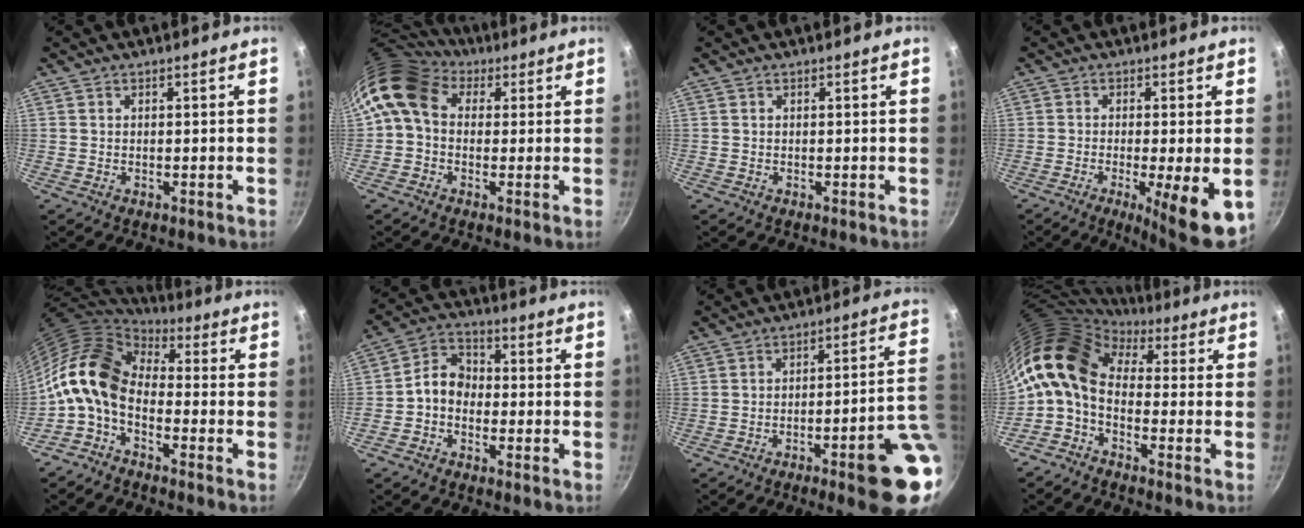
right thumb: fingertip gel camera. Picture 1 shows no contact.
{"total": 10.5, "force": [2.7, 8.2, 6.0], "torque": [-0.098, 0.012, 0.025]}
{"total": 0.0}
{"total": 10.5, "force": [-2.8, 1.7, 10.0], "torque": [-0.142, -0.006, -0.036]}
{"total": 13.2, "force": [-2.1, 8.2, 10.1], "torque": [-0.180, 0.036, -0.061]}
{"total": 6.2, "force": [-1.7, 4.8, 3.5], "torque": [-0.046, 0.033, -0.049]}
{"total": 14.8, "force": [-4.5, 2.3, 14.0], "torque": [-0.157, 0.029, -0.057]}
{"total": 12.6, "force": [1.1, 7.7, 9.9], "torque": [-0.184, 0.022, -0.001]}